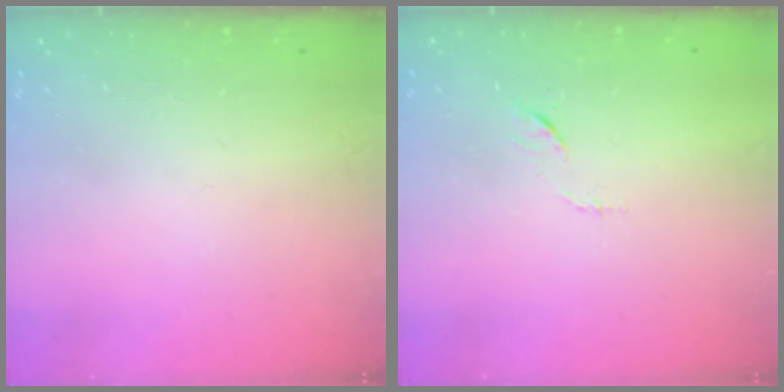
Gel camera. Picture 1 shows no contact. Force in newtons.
{"total": 4.6, "press": 4.5, "slide": 0.5}